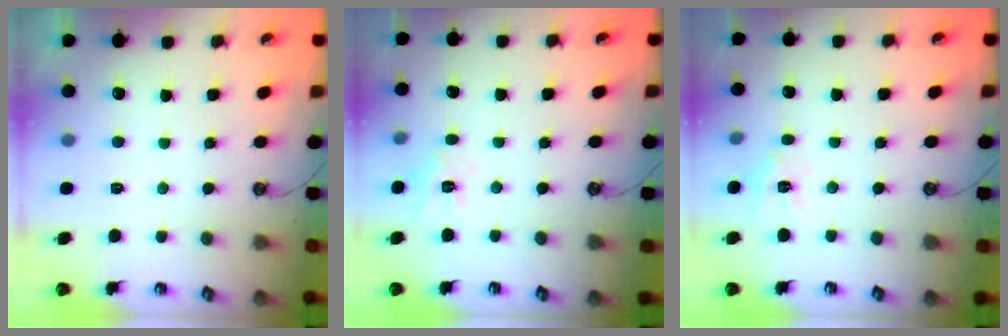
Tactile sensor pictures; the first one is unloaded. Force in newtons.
{"total": 7.7, "press": 7.7, "slide": 0.5}
{"total": 6.8, "press": 6.7, "slide": 0.4}